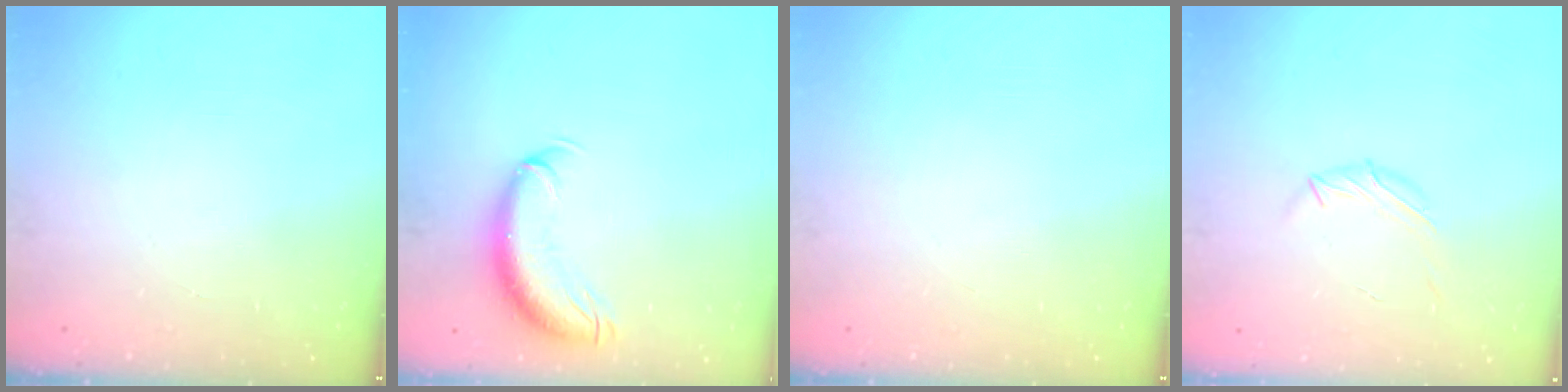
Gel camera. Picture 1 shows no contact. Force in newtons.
{"total": 11.2, "press": 10.8, "slide": 2.9}
{"total": 0.0}
{"total": 6.4, "press": 6.3, "slide": 1.4}